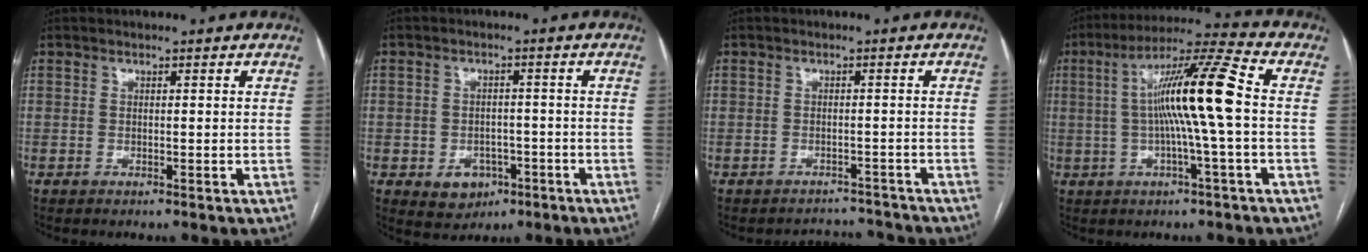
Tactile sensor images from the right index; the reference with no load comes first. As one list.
[{"total": 5.3, "force": [-2.4, 4.3, 2.1], "torque": [-0.026, 0.007, -0.023]}, {"total": 4.4, "force": [-4.1, 0.8, -1.6], "torque": [0.027, 0.019, -0.051]}, {"total": 12.7, "force": [0.3, -0.9, 12.7], "torque": [-0.221, 0.019, -0.001]}]